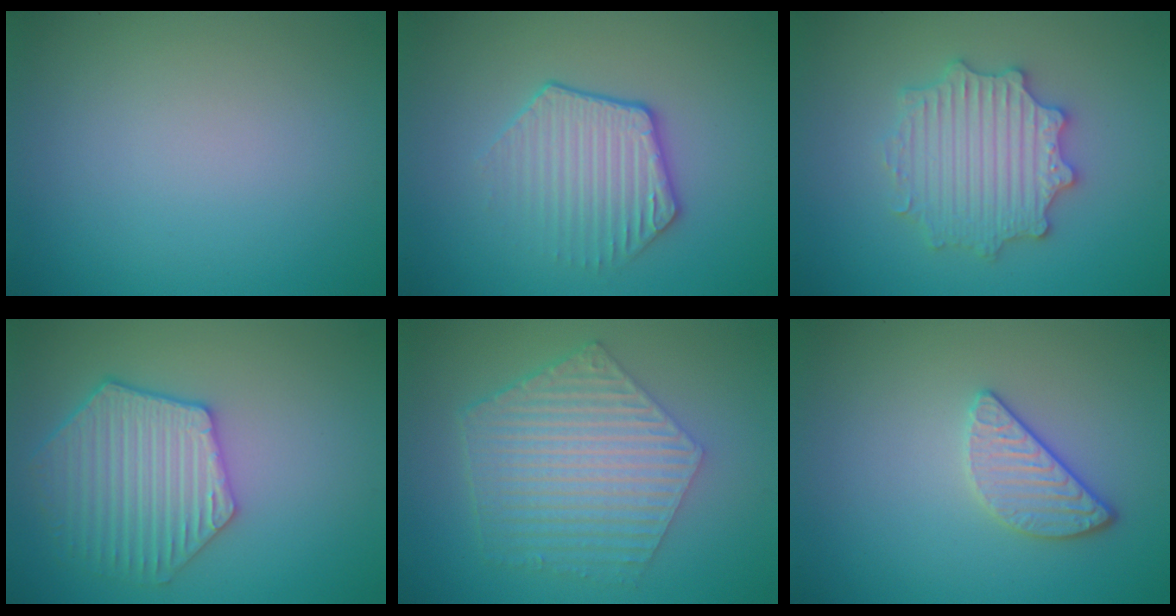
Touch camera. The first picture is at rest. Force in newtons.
{"total": 3.6, "press": 3.2, "slide": 1.7}
{"total": 5.4, "press": 5.3, "slide": 0.9}
{"total": 5.3, "press": 4.9, "slide": 2.0}
{"total": 6.4, "press": 4.6, "slide": 4.5}
{"total": 2.4, "press": 2.1, "slide": 1.1}